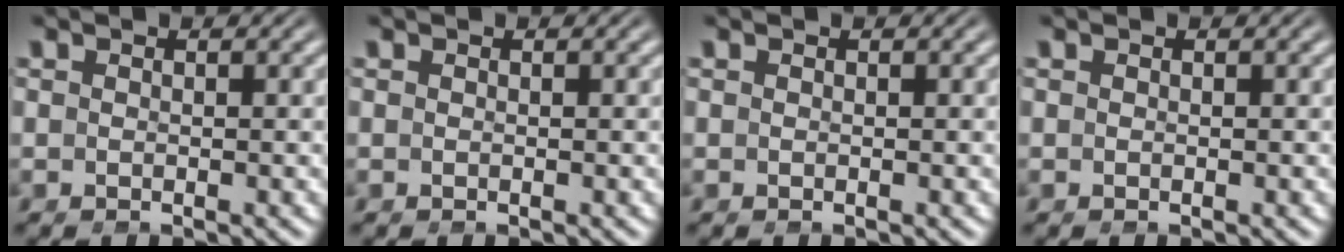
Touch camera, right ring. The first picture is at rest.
{"total": 0.0}
{"total": 0.0}
{"total": 0.0}